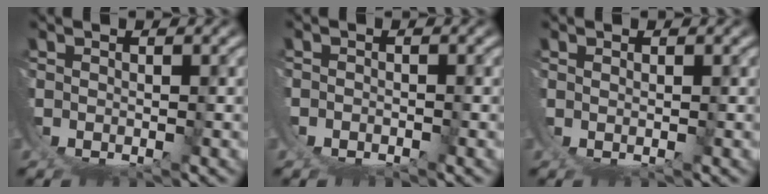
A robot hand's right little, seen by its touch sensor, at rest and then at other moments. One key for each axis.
{"total": 1.2, "fx": -0.2, "fy": 1.1, "fz": 0.3, "tx": -0.009, "ty": 0.001, "tz": -0.004}
{"total": 1.3, "fx": 0.7, "fy": -1.0, "fz": 0.1, "tx": 0.002, "ty": 0.000, "tz": 0.014}